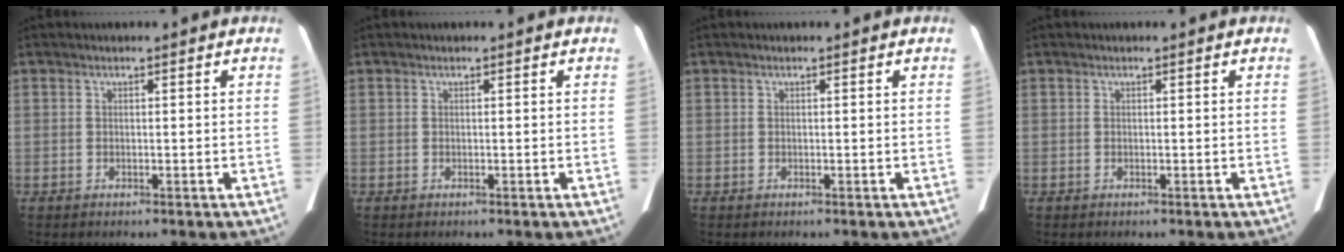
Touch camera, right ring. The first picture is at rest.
{"total": 0.0}
{"total": 0.0}
{"total": 0.0}